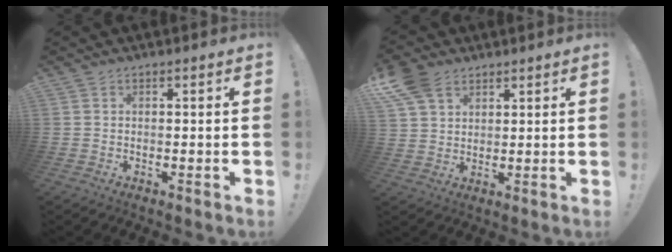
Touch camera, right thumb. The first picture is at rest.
{"total": 9.0, "force": [5.4, 5.7, 4.5], "torque": [-0.093, -0.018, 0.107]}